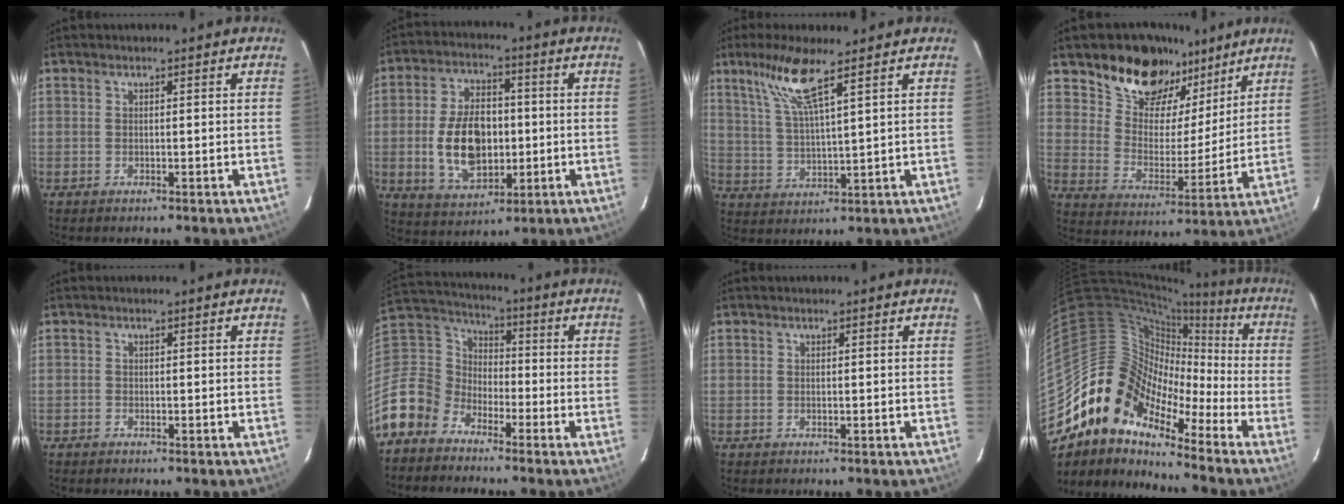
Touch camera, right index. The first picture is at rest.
{"total": 13.4, "force": [-1.5, 8.3, 10.4], "torque": [-0.205, 0.010, -0.012]}
{"total": 8.7, "force": [5.6, 0.3, 6.6], "torque": [-0.135, 0.004, 0.117]}
{"total": 16.7, "force": [11.7, 9.6, 7.0], "torque": [-0.130, 0.011, 0.206]}
{"total": 0.7, "force": [-0.6, 0.3, 0.0], "torque": [-0.001, 0.002, -0.012]}
{"total": 11.3, "force": [-7.5, 8.1, 2.4], "torque": [-0.087, 0.030, -0.167]}
{"total": 0.0}
{"total": 12.5, "force": [-8.6, 8.1, 4.1], "torque": [-0.067, 0.029, -0.190]}